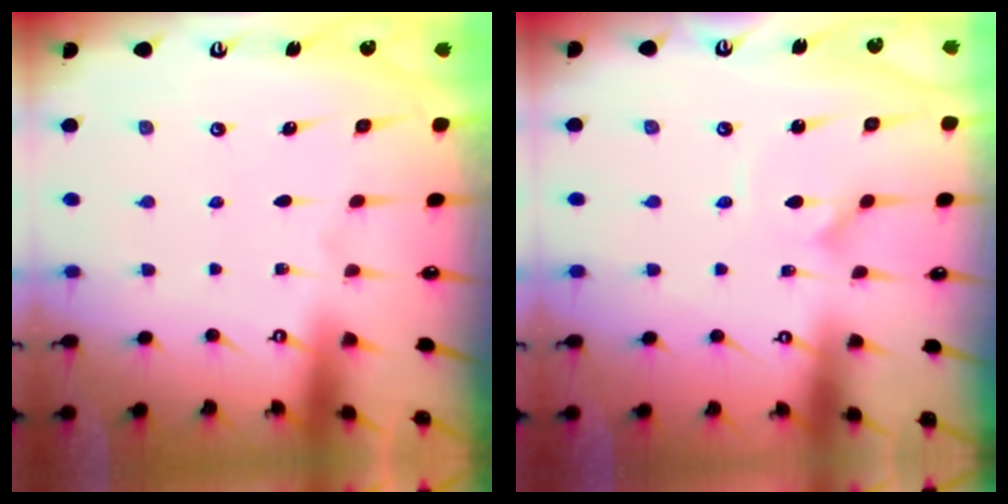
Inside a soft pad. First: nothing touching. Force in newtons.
{"total": 1.4, "press": 1.4, "slide": 0.1}